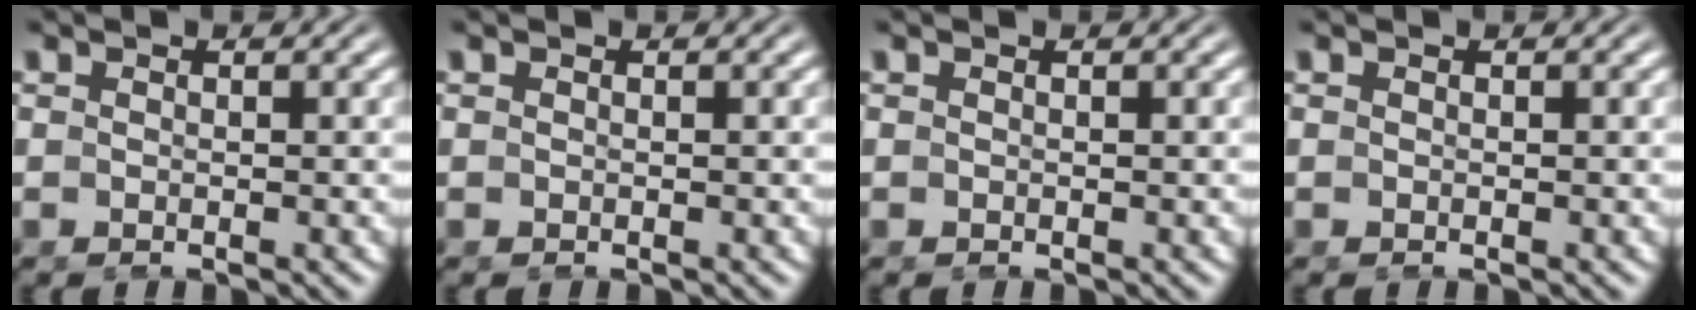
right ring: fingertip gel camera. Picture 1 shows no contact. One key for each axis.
{"total": 0.0}
{"total": 0.0}
{"total": 0.0}